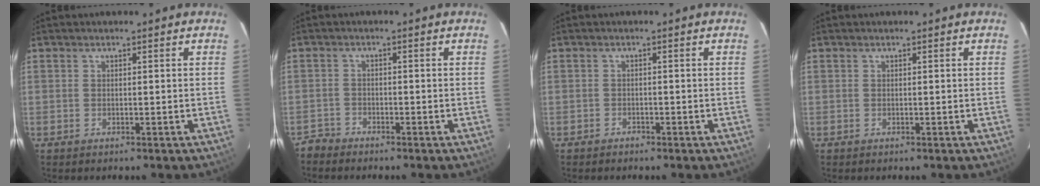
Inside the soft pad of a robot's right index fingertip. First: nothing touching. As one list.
[{"total": 2.4, "force": [-2.2, 0.8, -0.3], "torque": [0.000, 0.003, -0.051]}, {"total": 1.2, "force": [-1.0, 0.6, 0.0], "torque": [-0.006, 0.007, -0.018]}, {"total": 0.0}]